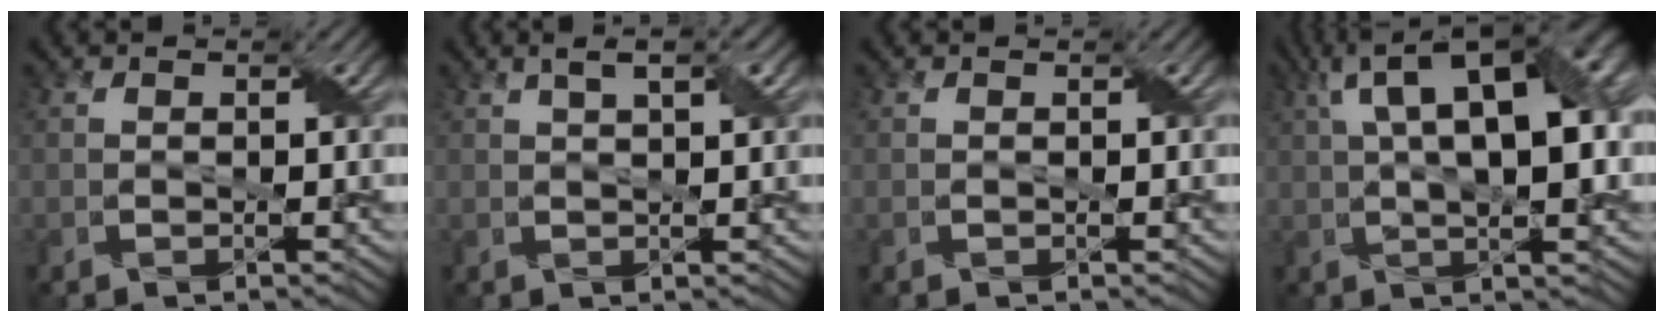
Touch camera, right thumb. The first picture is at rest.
{"total": 3.6, "force": [1.7, 0.9, 3.1], "torque": [-0.055, -0.002, 0.029]}
{"total": 0.0}
{"total": 15.8, "force": [3.9, 6.4, 13.9], "torque": [-0.207, 0.039, 0.045]}